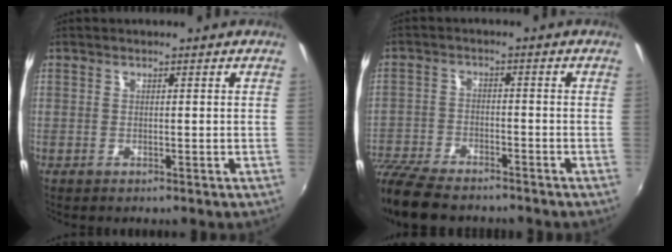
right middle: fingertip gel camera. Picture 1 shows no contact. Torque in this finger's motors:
{"motor_torque": [1.05, -1.09, 0.23, 0.15]}